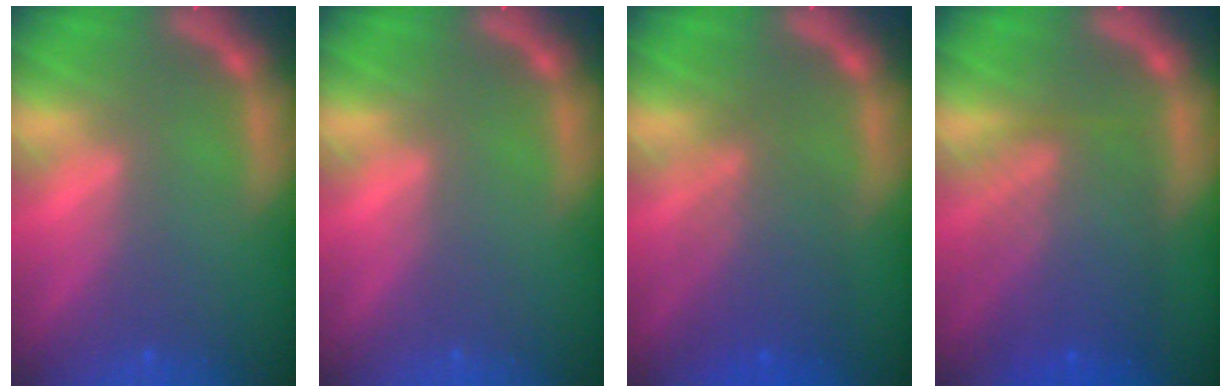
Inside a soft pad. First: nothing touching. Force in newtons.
{"total": 0.0}
{"total": 5.5}
{"total": 7.6}